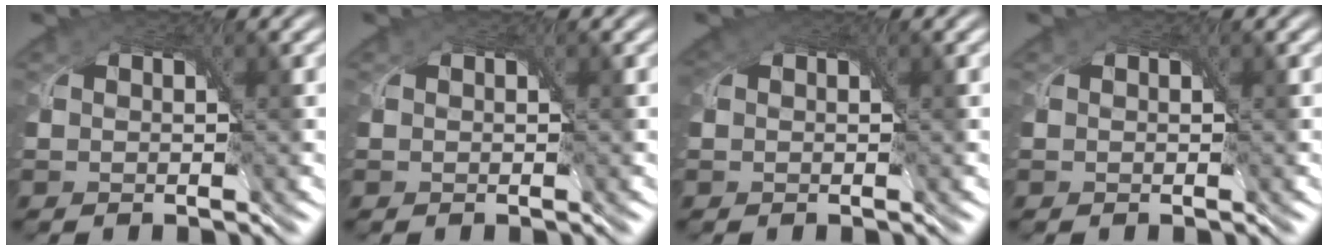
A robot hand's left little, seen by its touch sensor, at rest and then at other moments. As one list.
[{"total": 0.0}, {"total": 2.1, "force": [0.8, 1.5, 1.2], "torque": [-0.032, 0.002, 0.007]}, {"total": 0.0}]